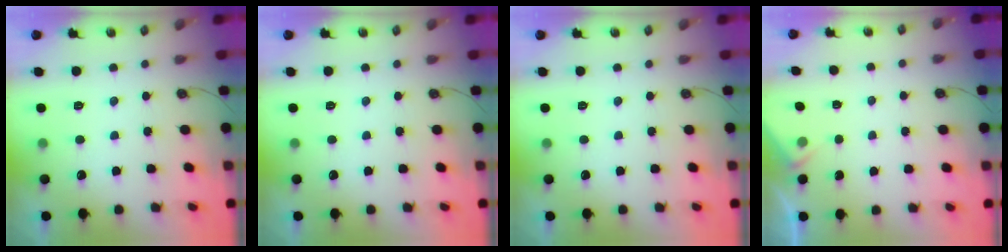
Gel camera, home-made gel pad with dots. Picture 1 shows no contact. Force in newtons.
{"total": 0.0}
{"total": 0.0}
{"total": 2.8, "press": 2.7, "slide": 0.4}